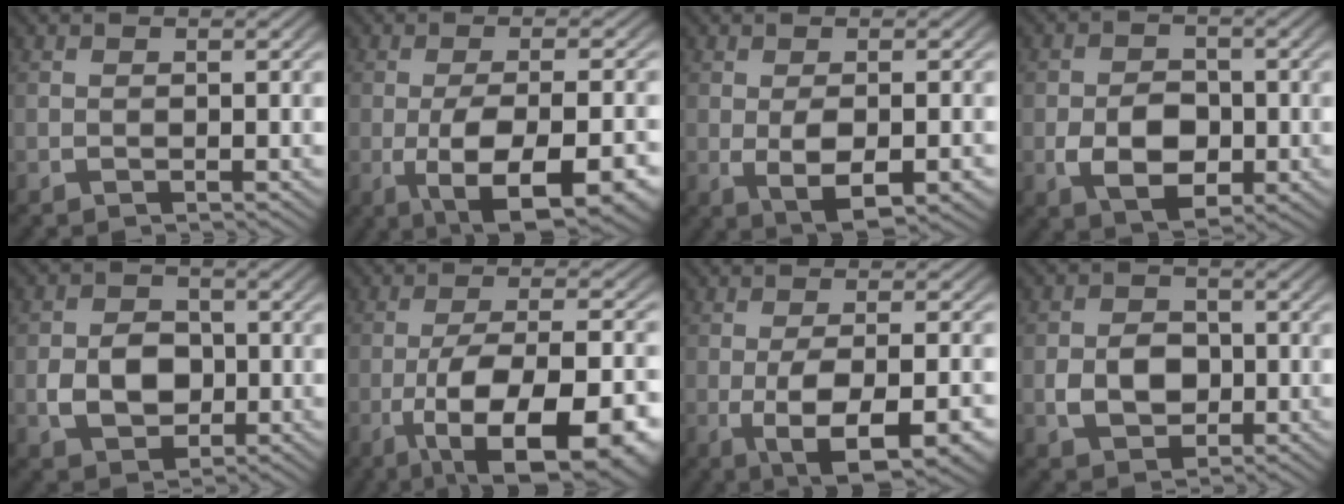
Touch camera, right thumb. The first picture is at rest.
{"total": 10.2, "force": [-3.6, 5.2, 8.0], "torque": [-0.165, -0.044, -0.028]}
{"total": 5.8, "force": [-1.4, 3.4, 4.6], "torque": [-0.108, -0.033, 0.000]}
{"total": 7.1, "force": [-1.3, 5.0, 4.9], "torque": [-0.096, -0.027, -0.006]}
{"total": 5.8, "force": [-0.9, 4.5, 3.6], "torque": [-0.069, -0.022, -0.002]}
{"total": 13.2, "force": [-4.2, 6.6, 10.6], "torque": [-0.208, -0.056, -0.033]}
{"total": 8.8, "force": [-3.0, 4.6, 6.8], "torque": [-0.149, -0.043, -0.021]}
{"total": 5.0, "force": [-0.8, 3.9, 3.1], "torque": [-0.057, -0.019, -0.001]}